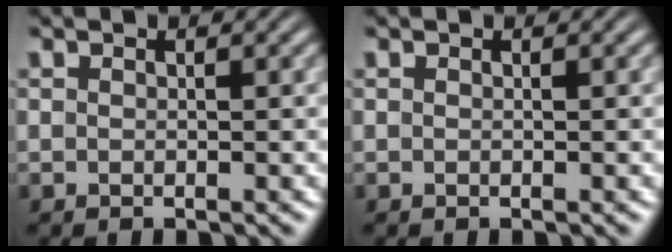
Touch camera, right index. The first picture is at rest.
{"total": 0.0}